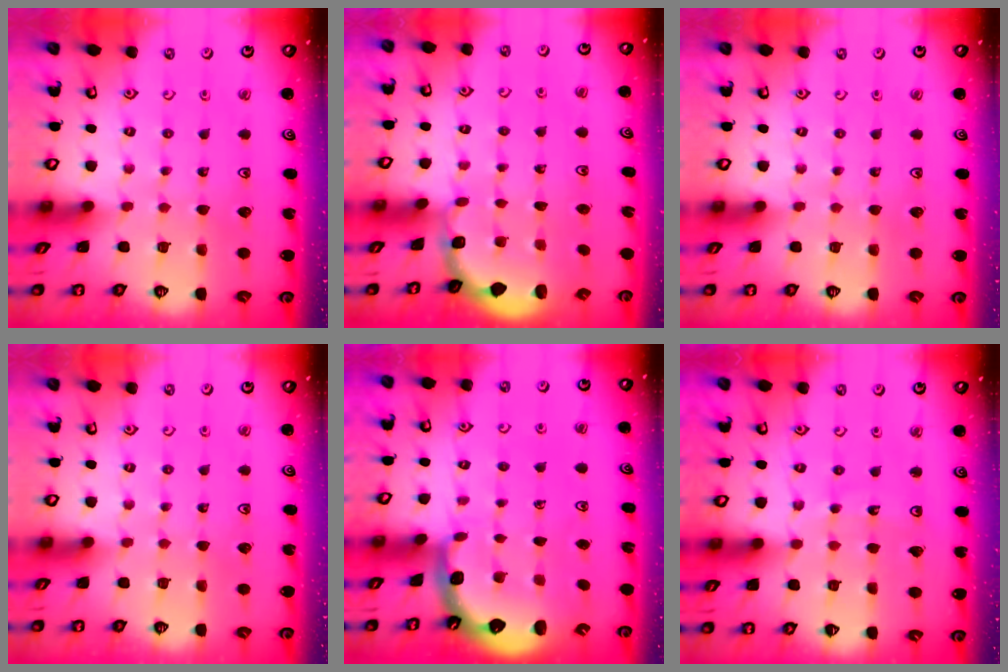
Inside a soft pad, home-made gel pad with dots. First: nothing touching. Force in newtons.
{"total": 1.9, "press": 1.8, "slide": 0.7}
{"total": 0.0}
{"total": 0.0}
{"total": 1.4, "press": 1.4, "slide": 0.1}
{"total": 6.8, "press": 6.7, "slide": 0.9}